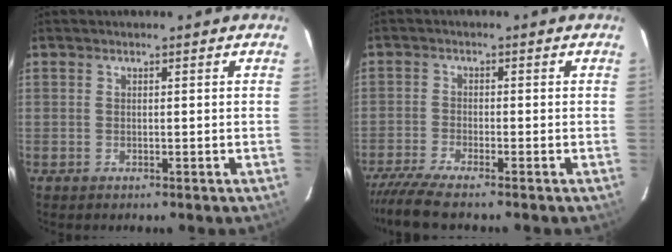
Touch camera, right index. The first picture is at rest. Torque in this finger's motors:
{"motor_torque": [0.93, -0.99, 0.02, 0.01]}